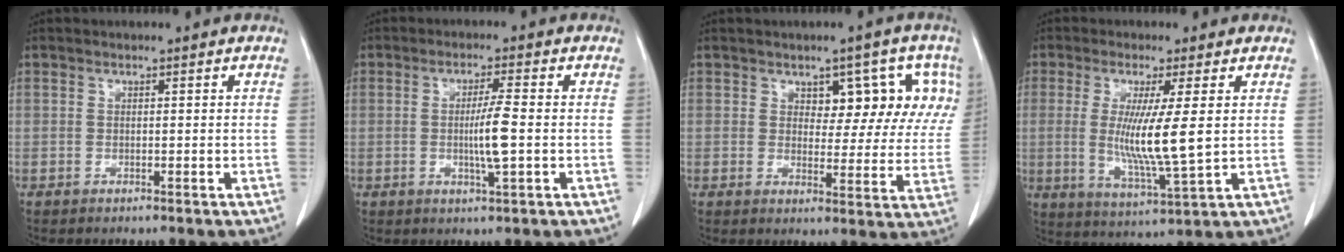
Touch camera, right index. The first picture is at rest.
{"total": 5.3, "force": [-0.6, -0.2, 5.2], "torque": [-0.091, -0.008, -0.013]}
{"total": 8.5, "force": [3.8, 4.7, 6.0], "torque": [-0.052, 0.020, 0.045]}
{"total": 10.2, "force": [0.6, -0.2, 10.2], "torque": [-0.204, -0.030, 0.010]}